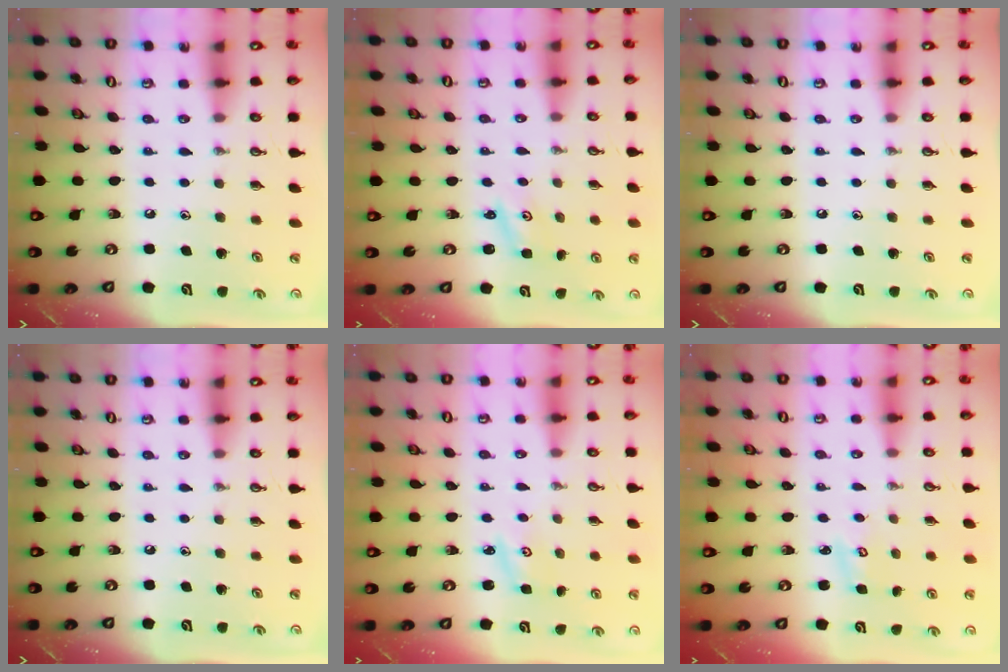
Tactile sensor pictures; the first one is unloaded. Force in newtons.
{"total": 1.5, "press": 1.5, "slide": 0.2}
{"total": 0.0}
{"total": 0.0}
{"total": 3.1, "press": 3.0, "slide": 0.4}
{"total": 2.5, "press": 2.5, "slide": 0.3}